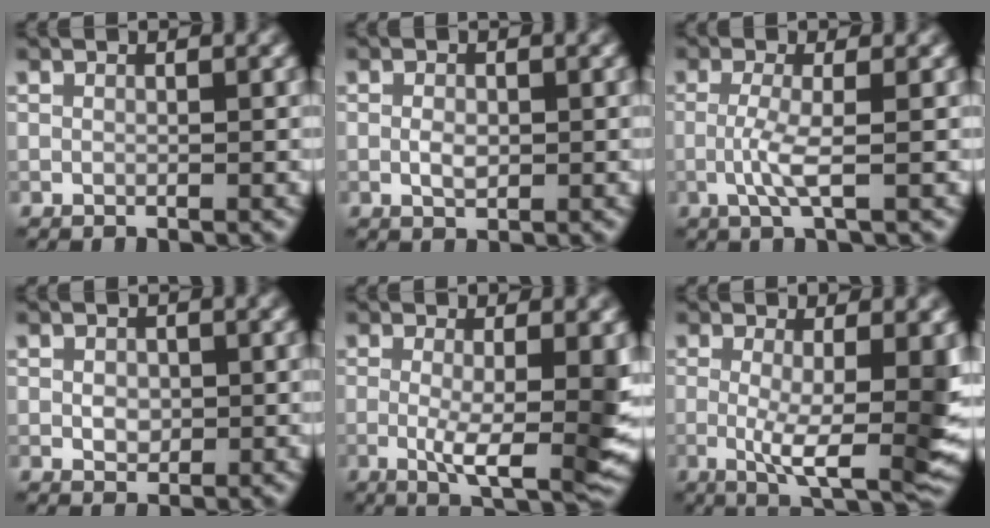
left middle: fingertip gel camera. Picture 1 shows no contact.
{"total": 1.6, "force": [-0.2, 1.0, 1.3], "torque": [-0.026, 0.000, -0.003]}
{"total": 2.7, "force": [-0.7, 0.3, 2.6], "torque": [-0.059, -0.002, -0.020]}
{"total": 1.6, "force": [0.0, 1.2, 1.0], "torque": [-0.019, -0.001, 0.000]}
{"total": 6.6, "force": [-0.6, 1.4, 6.4], "torque": [-0.102, -0.016, -0.008]}
{"total": 7.5, "force": [-0.5, 1.7, 7.3], "torque": [-0.113, -0.015, -0.007]}